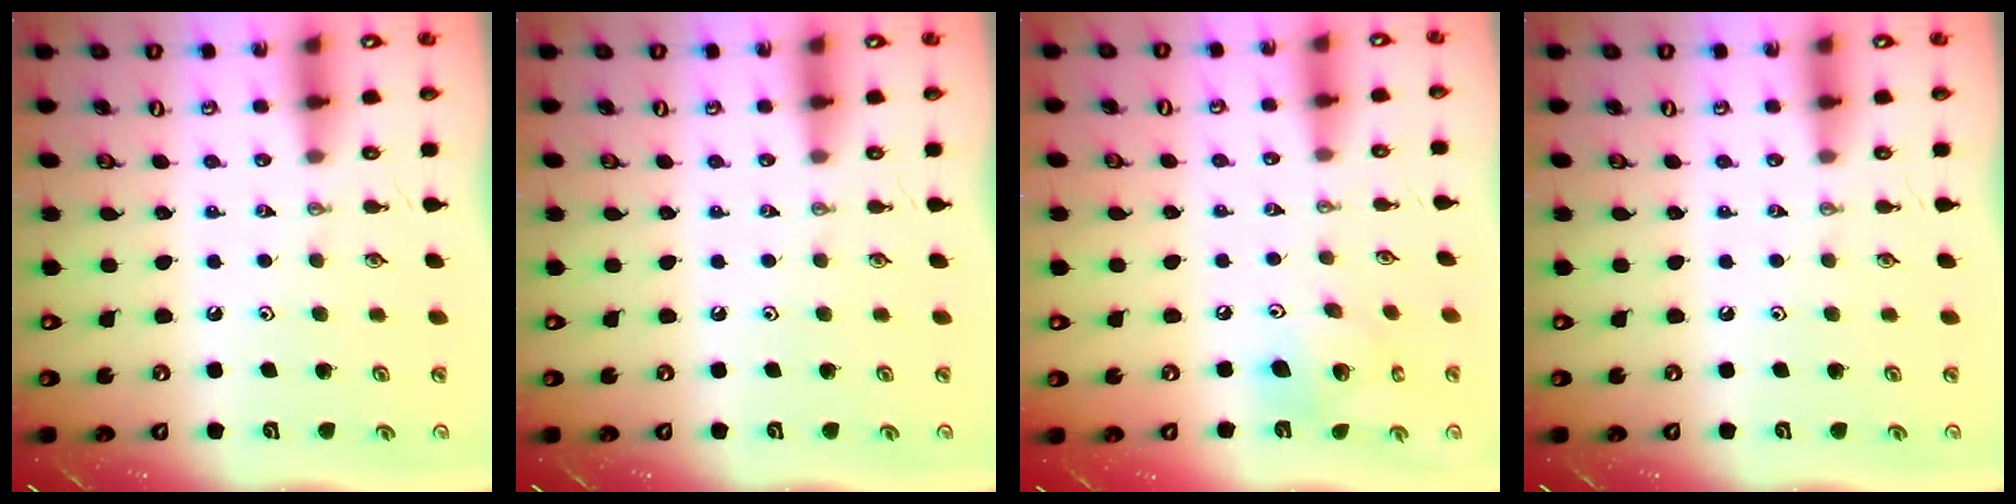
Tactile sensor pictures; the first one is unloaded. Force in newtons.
{"total": 0.0}
{"total": 13.9, "press": 13.8, "slide": 2.2}
{"total": 0.0}